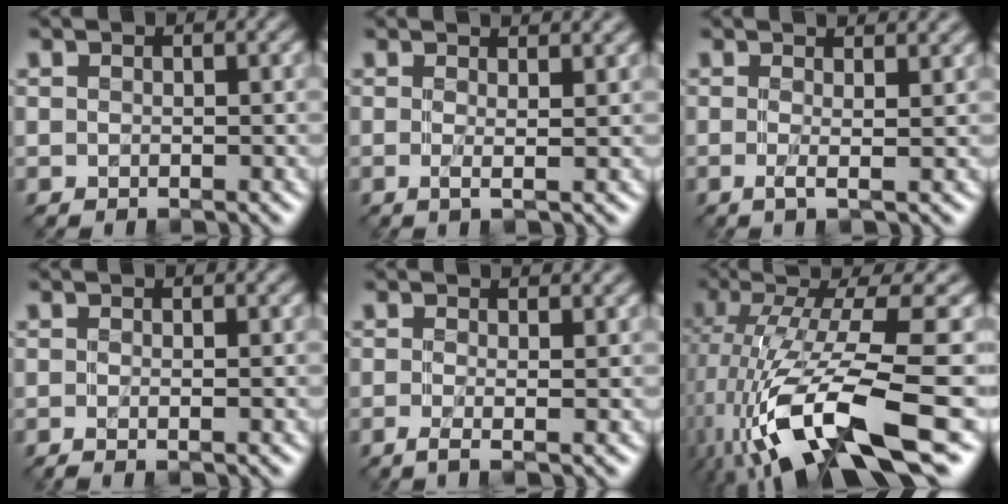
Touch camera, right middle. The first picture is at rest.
{"total": 3.2, "force": [1.1, 1.0, 2.8], "torque": [-0.034, 0.008, -0.012]}
{"total": 3.3, "force": [0.7, 1.0, 3.1], "torque": [-0.040, 0.004, -0.006]}
{"total": 1.4, "force": [-0.2, 0.4, 1.3], "torque": [-0.020, -0.004, -0.007]}
{"total": 2.8, "force": [-0.1, 0.9, 2.7], "torque": [-0.038, 0.002, -0.011]}
{"total": 14.3, "force": [-4.6, 4.0, 13.0], "torque": [-0.250, -0.021, -0.068]}